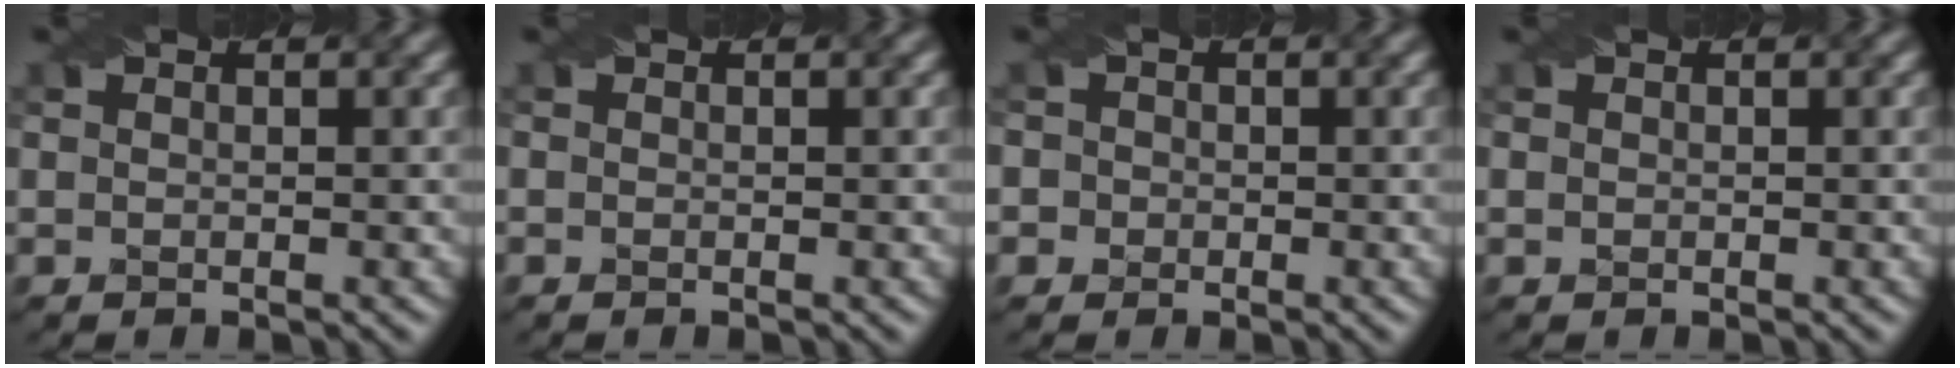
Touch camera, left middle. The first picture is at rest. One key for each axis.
{"total": 0.0}
{"total": 1.5, "fx": -0.2, "fy": 1.5, "fz": 0.1, "tx": 0.019, "ty": 0.008, "tz": -0.007}
{"total": 0.0}